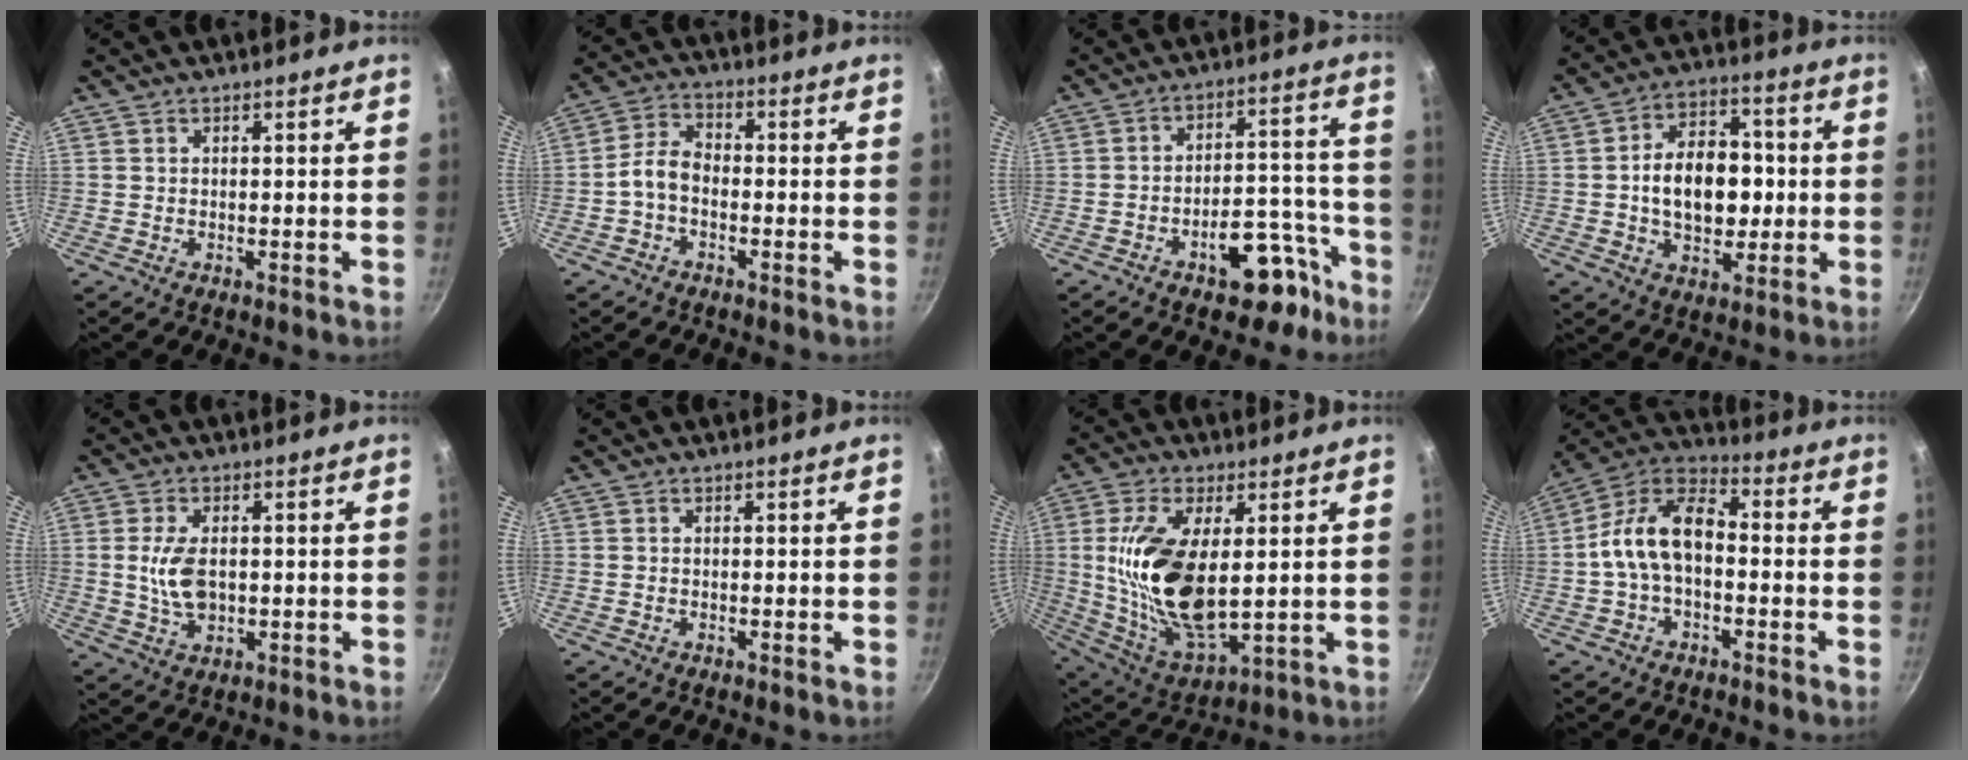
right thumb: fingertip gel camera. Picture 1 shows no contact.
{"total": 5.8, "force": [-1.7, 3.7, 4.1], "torque": [-0.075, 0.027, -0.043]}
{"total": 11.9, "force": [-7.1, 5.8, 7.6], "torque": [-0.075, 0.070, -0.098]}
{"total": 14.3, "force": [-0.3, 9.4, 10.8], "torque": [-0.140, 0.022, -0.003]}
{"total": 6.8, "force": [0.3, 4.0, 5.5], "torque": [-0.106, -0.004, 0.010]}
{"total": 0.0}
{"total": 19.3, "force": [1.8, 9.1, 16.9], "torque": [-0.328, -0.019, 0.050]}
{"total": 12.8, "force": [-1.0, 7.8, 10.1], "torque": [-0.182, 0.041, -0.028]}